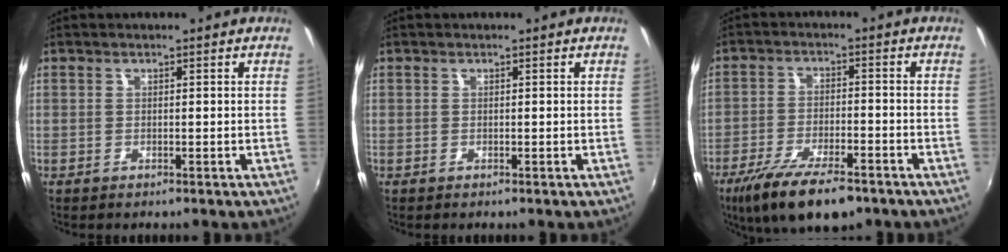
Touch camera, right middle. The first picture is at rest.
{"total": 0.0}
{"total": 13.5, "force": [-9.3, 4.2, 8.8], "torque": [-0.187, -0.034, -0.159]}